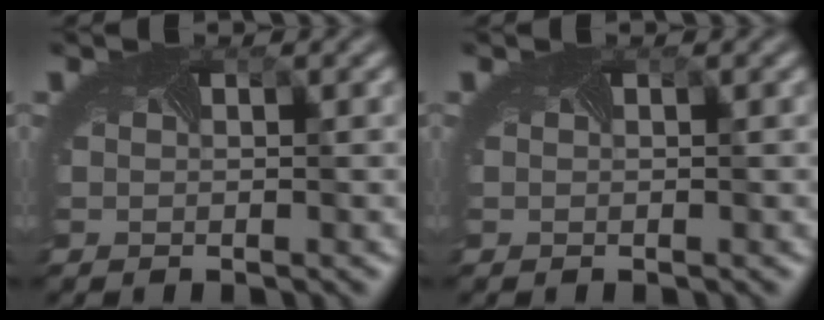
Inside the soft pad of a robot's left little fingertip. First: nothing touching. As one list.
[{"total": 0.0}]